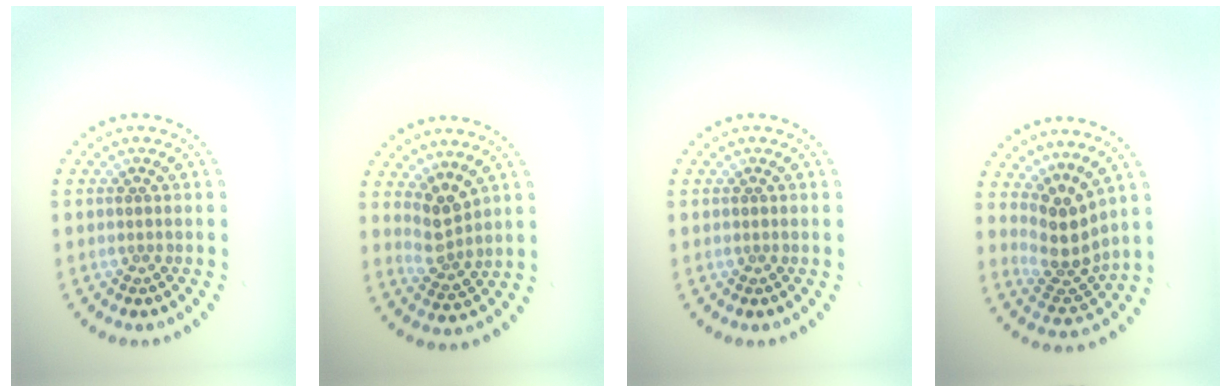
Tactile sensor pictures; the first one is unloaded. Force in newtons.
{"total": 2.6, "press": 2.0, "slide": 1.7}
{"total": 0.0}
{"total": 3.6, "press": 2.6, "slide": 2.5}